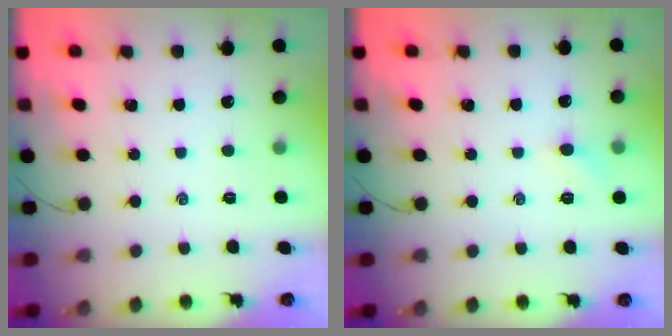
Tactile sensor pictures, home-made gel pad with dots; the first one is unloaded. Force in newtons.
{"total": 4.8, "press": 4.5, "slide": 1.8}